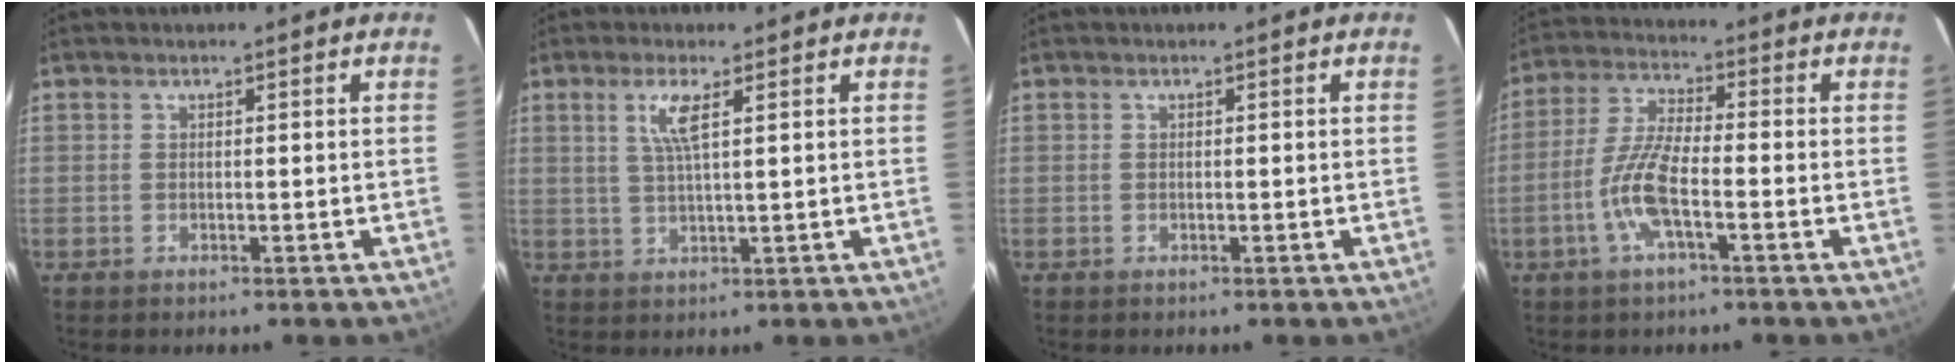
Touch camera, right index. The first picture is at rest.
{"total": 4.3, "force": [1.8, 0.3, 3.9], "torque": [-0.079, -0.001, 0.036]}
{"total": 0.0}
{"total": 9.0, "force": [-3.3, 2.1, 8.1], "torque": [-0.176, 0.002, -0.069]}